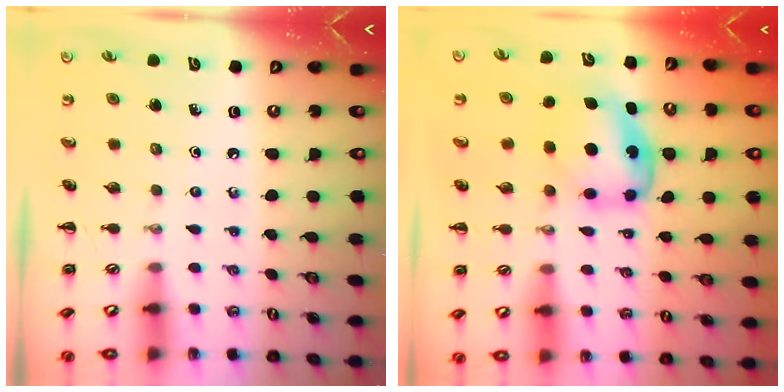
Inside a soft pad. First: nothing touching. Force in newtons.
{"total": 5.5, "press": 5.5, "slide": 0.8}